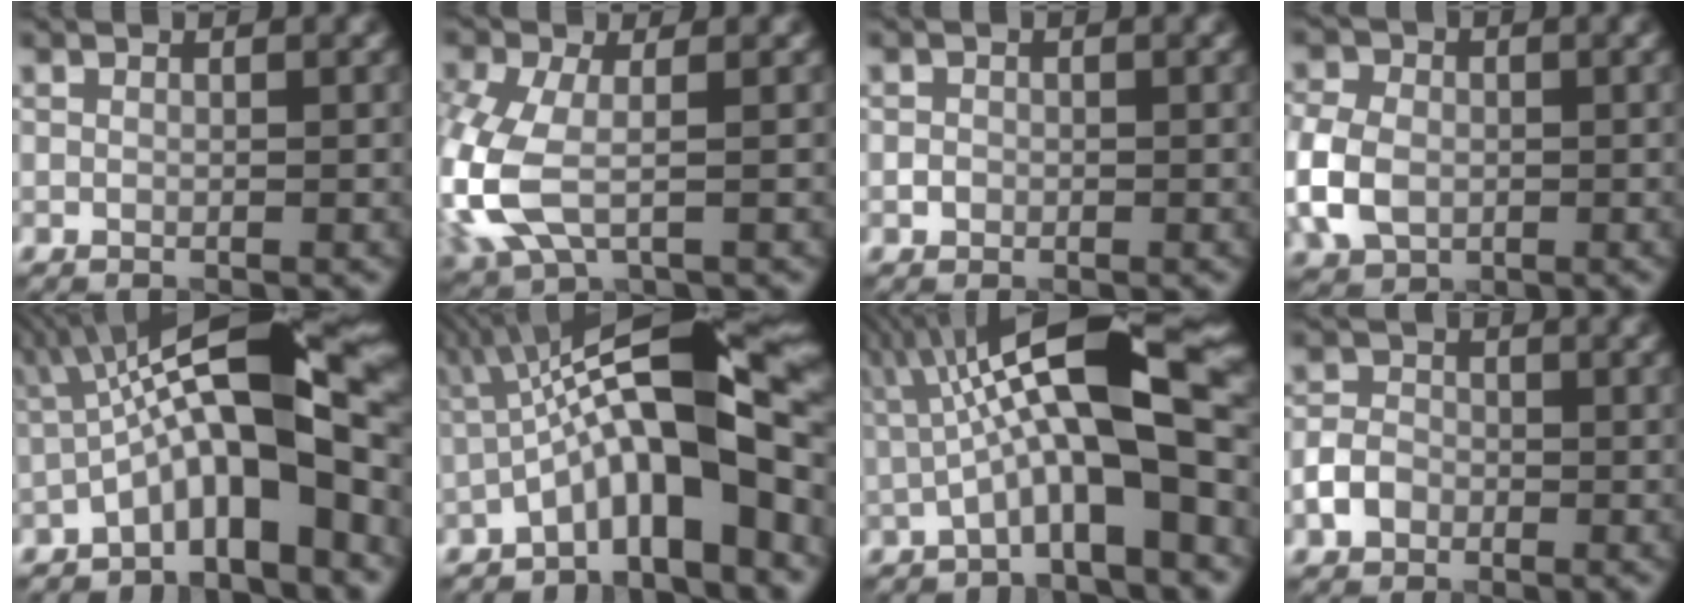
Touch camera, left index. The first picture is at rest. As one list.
[{"total": 6.0, "force": [-0.7, 3.2, 5.0], "torque": [-0.136, -0.003, -0.020]}, {"total": 0.8, "force": [-0.3, 0.7, 0.2], "torque": [-0.001, -0.002, -0.006]}, {"total": 6.5, "force": [-1.1, 5.0, 4.1], "torque": [-0.100, -0.005, -0.023]}, {"total": 12.6, "force": [-1.4, 3.4, 12.0], "torque": [-0.183, 0.032, -0.034]}, {"total": 12.6, "force": [-1.7, 3.3, 12.0], "torque": [-0.185, 0.031, -0.039]}, {"total": 12.1, "force": [1.4, 3.2, 11.6], "torque": [-0.182, 0.021, 0.020]}, {"total": 2.6, "force": [-1.2, 2.0, 1.2], "torque": [-0.017, 0.004, -0.027]}]